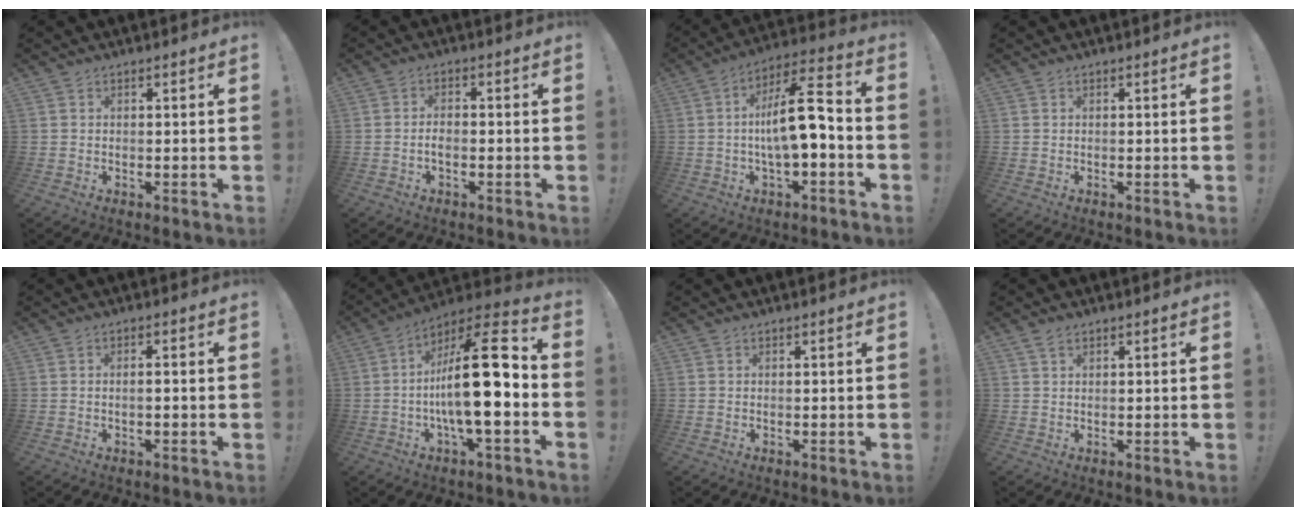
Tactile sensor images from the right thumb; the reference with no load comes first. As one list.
[{"total": 2.3, "force": [-0.9, 0.9, 1.9], "torque": [-0.039, 0.001, -0.019]}, {"total": 14.7, "force": [-1.5, 4.1, 14.0], "torque": [-0.227, 0.009, -0.028]}, {"total": 0.0}, {"total": 1.7, "force": [-0.8, -0.1, 1.5], "torque": [-0.030, 0.004, -0.014]}, {"total": 23.4, "force": [-2.4, 7.0, 22.2], "torque": [-0.360, 0.014, -0.043]}, {"total": 0.0}, {"total": 1.5, "force": [1.0, 0.6, 1.0], "torque": [-0.017, -0.001, 0.019]}]